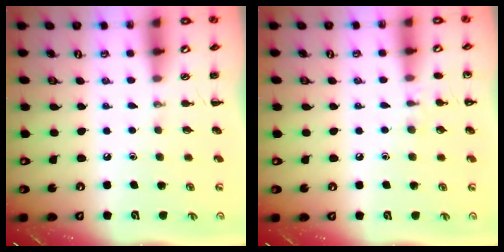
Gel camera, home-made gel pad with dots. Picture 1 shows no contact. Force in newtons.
{"total": 6.3, "press": 6.0, "slide": 1.9}